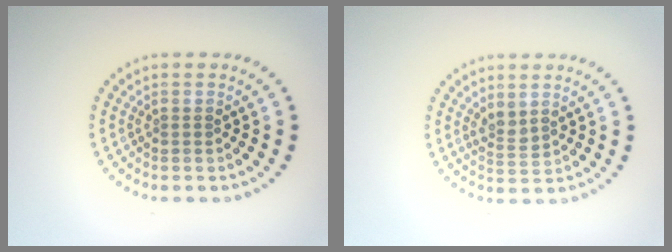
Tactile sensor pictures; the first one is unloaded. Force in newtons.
{"total": 1.5, "press": 1.3, "slide": 0.7}